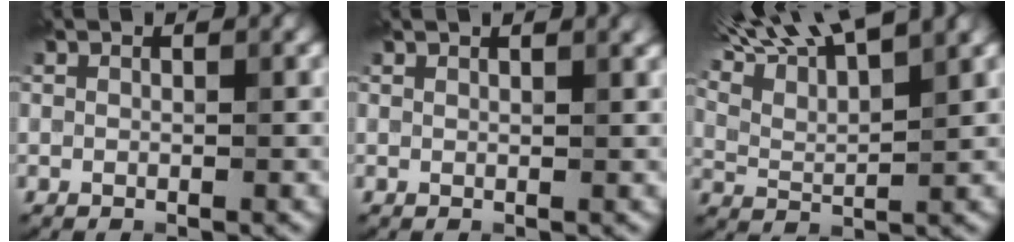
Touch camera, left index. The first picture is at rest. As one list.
[{"total": 1.7, "force": [1.3, 0.6, 1.0], "torque": [-0.004, 0.000, 0.011]}, {"total": 10.5, "force": [8.2, 2.3, 6.0], "torque": [-0.112, 0.029, 0.119]}]